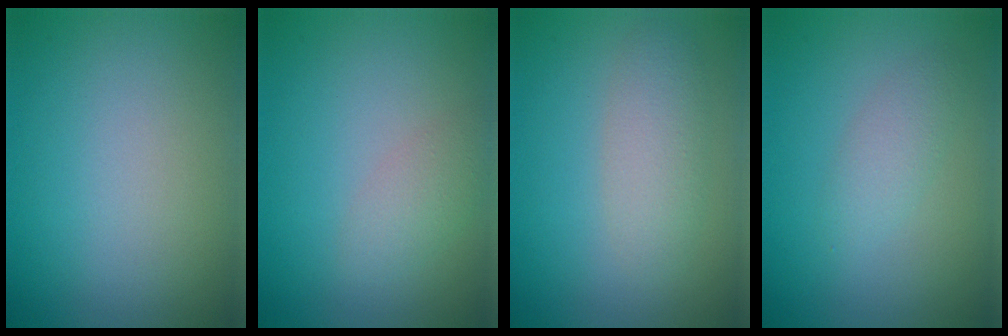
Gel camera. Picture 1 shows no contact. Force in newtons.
{"total": 1.8, "press": 1.8, "slide": 0.1}
{"total": 2.7, "press": 2.7, "slide": 0.2}
{"total": 1.7, "press": 1.7, "slide": 0.1}